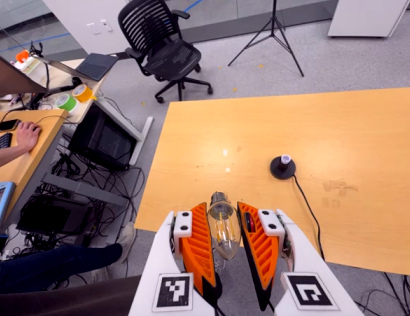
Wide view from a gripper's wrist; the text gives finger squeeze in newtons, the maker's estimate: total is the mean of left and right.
{"total": 8.5, "left": 7.5, "right": 9.4}